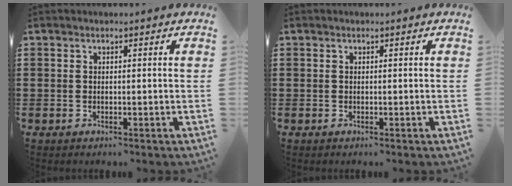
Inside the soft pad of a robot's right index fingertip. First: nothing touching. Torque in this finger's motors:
{"motor_torque": [0.00, 0.00, 0.00, 0.00]}